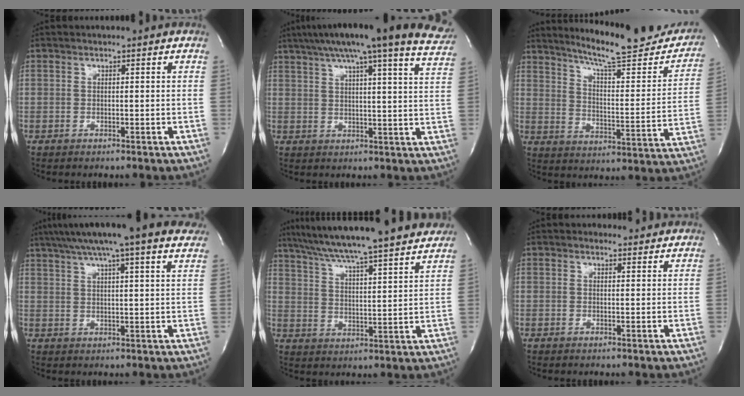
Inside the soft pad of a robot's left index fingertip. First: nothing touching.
{"total": 26.1, "force": [21.8, 1.3, 14.3], "torque": [-0.217, -0.014, 0.266]}
{"total": 22.0, "force": [19.5, 2.8, 9.8], "torque": [-0.136, -0.049, 0.254]}
{"total": 19.2, "force": [15.2, 1.4, 11.6], "torque": [-0.189, 0.047, 0.199]}
{"total": 22.8, "force": [20.2, 0.4, 10.4], "torque": [-0.174, 0.001, 0.286]}
{"total": 2.2, "force": [2.0, 0.9, 0.0], "torque": [-0.006, 0.003, 0.020]}